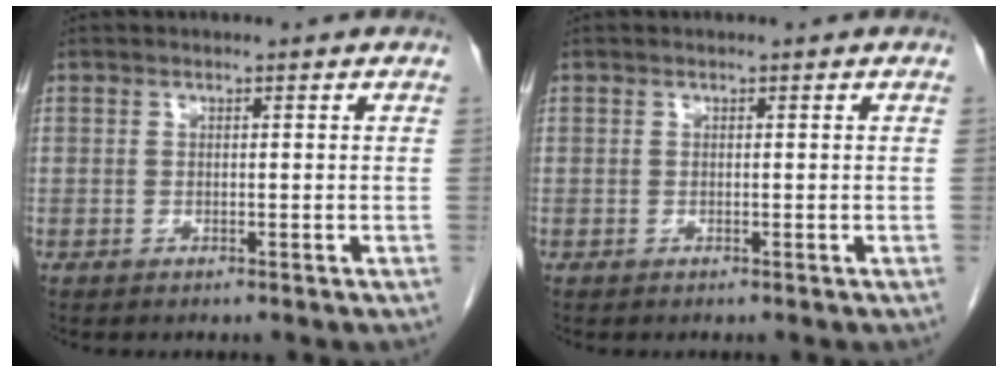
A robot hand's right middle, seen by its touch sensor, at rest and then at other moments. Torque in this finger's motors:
{"motor_torque": [0.22, -0.14, 0.03, 0.00]}